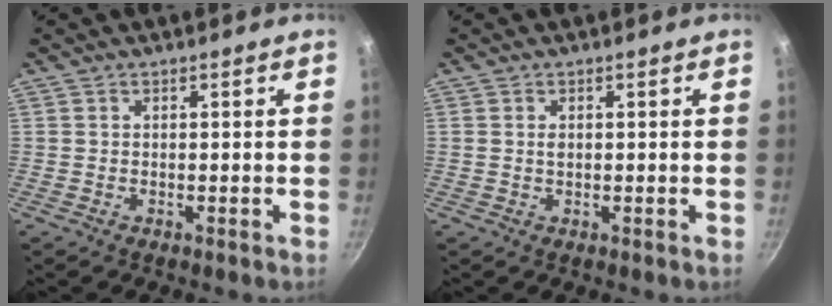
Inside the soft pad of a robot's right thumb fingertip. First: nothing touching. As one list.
[{"total": 0.7, "force": [0.1, 0.4, 0.6], "torque": [-0.011, -0.002, 0.003]}]